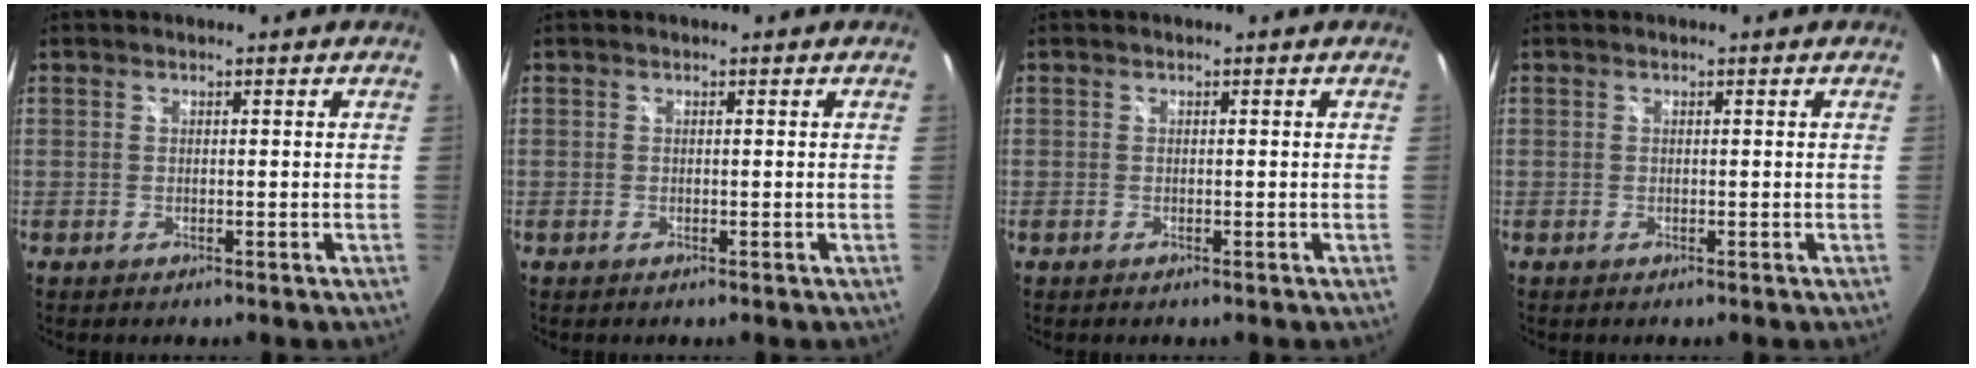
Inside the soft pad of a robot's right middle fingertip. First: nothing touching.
{"total": 0.0}
{"total": 0.0}
{"total": 0.0}